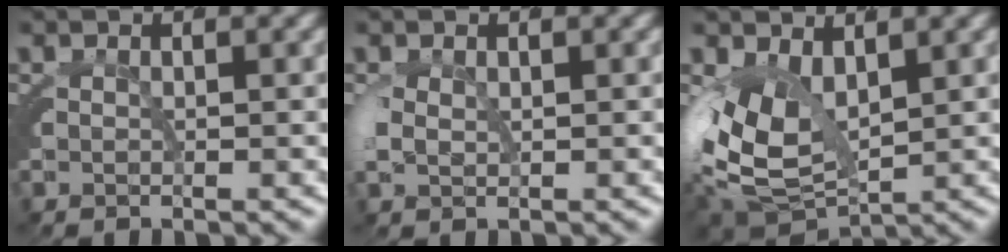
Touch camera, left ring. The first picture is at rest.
{"total": 1.5, "force": [0.0, 0.8, 1.2], "torque": [-0.041, -0.009, 0.012]}
{"total": 9.9, "force": [-1.0, 7.1, 6.8], "torque": [-0.150, -0.053, 0.011]}